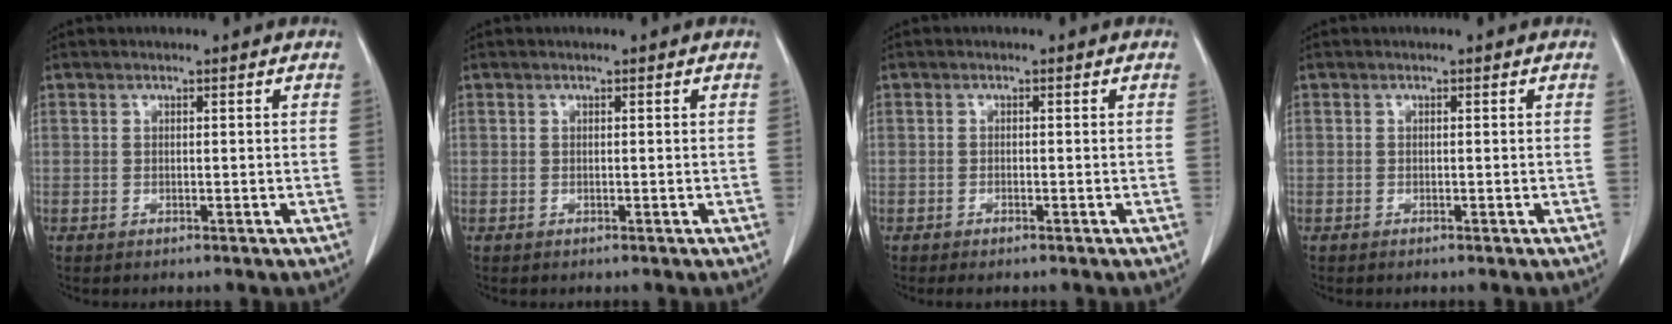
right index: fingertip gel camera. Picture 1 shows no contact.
{"total": 0.0}
{"total": 1.2, "force": [-1.0, 0.1, 0.8], "torque": [-0.013, -0.003, -0.014]}
{"total": 0.0}